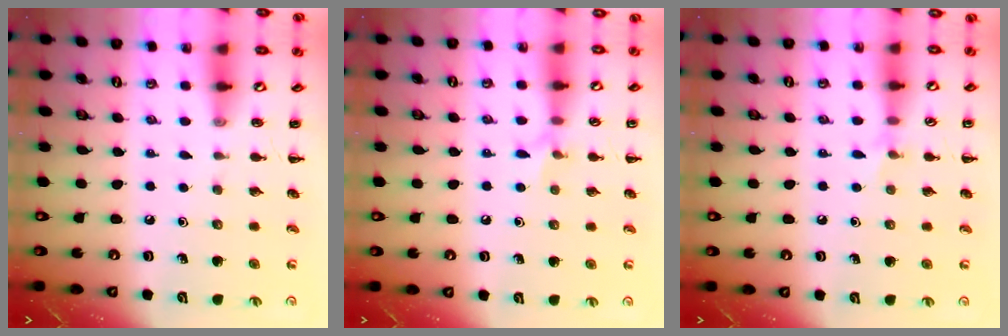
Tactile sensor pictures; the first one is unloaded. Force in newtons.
{"total": 6.1, "press": 5.8, "slide": 1.9}
{"total": 4.8, "press": 4.5, "slide": 1.7}